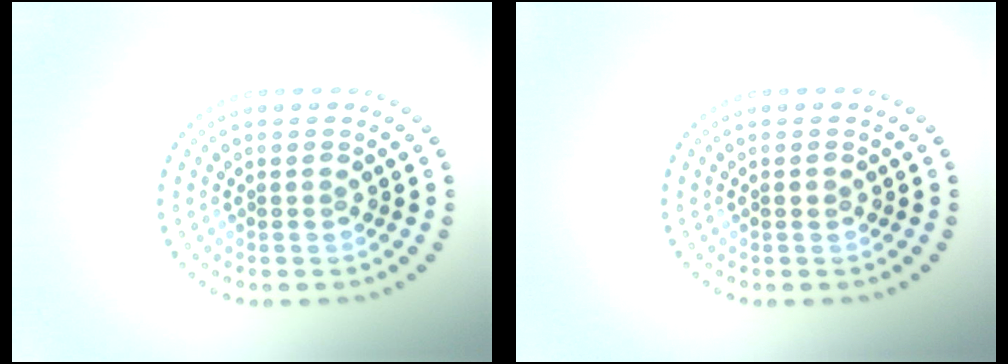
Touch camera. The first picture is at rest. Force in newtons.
{"total": 0.6, "press": 0.6, "slide": 0.1}